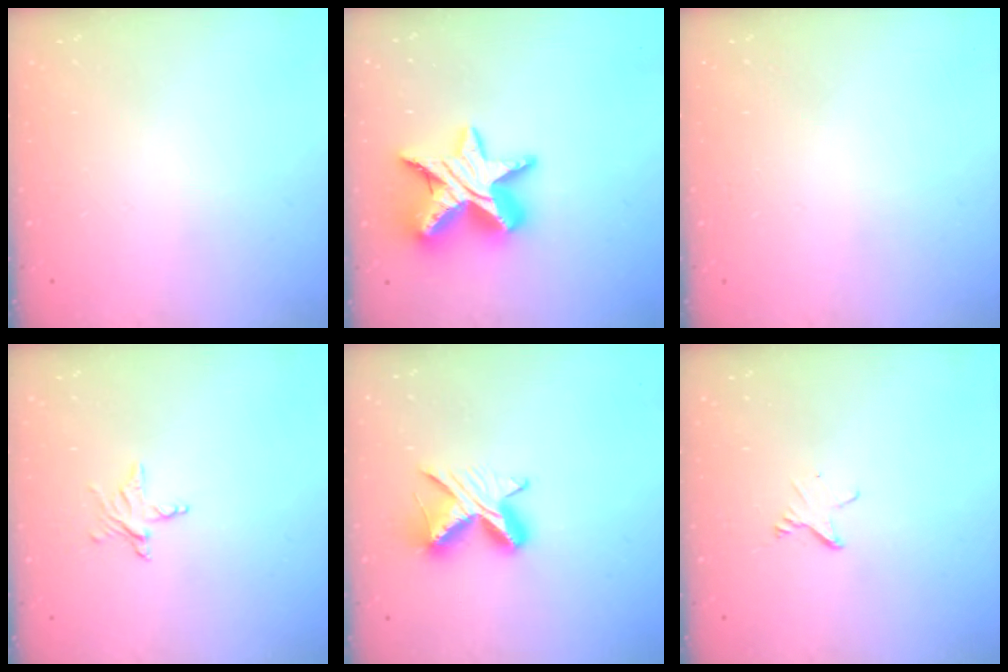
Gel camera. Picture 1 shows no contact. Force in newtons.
{"total": 15.9, "press": 15.9, "slide": 1.1}
{"total": 0.0}
{"total": 4.8, "press": 4.8, "slide": 0.4}
{"total": 8.7, "press": 8.7, "slide": 0.2}
{"total": 2.5, "press": 2.5, "slide": 0.1}